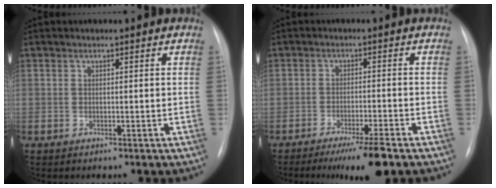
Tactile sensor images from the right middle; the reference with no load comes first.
{"total": 6.9, "force": [-5.0, -0.3, 4.8], "torque": [-0.072, -0.017, -0.083]}